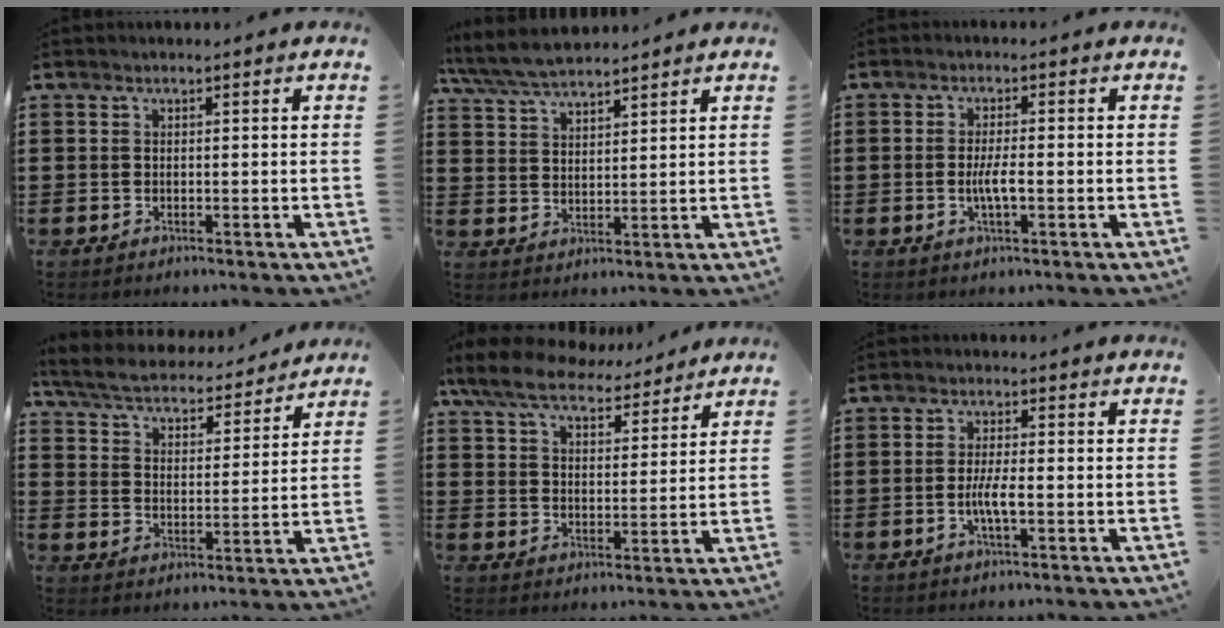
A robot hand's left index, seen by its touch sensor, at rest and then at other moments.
{"total": 5.9, "force": [5.4, 1.2, 2.0], "torque": [-0.057, -0.014, 0.101]}
{"total": 3.6, "force": [-0.7, 0.7, 3.4], "torque": [-0.074, -0.006, -0.017]}
{"total": 5.5, "force": [5.2, 0.5, 1.5], "torque": [-0.056, -0.033, 0.087]}
{"total": 8.2, "force": [7.3, 2.1, 3.1], "torque": [-0.090, -0.029, 0.132]}
{"total": 3.9, "force": [-1.0, 0.8, 3.7], "torque": [-0.078, -0.004, -0.022]}